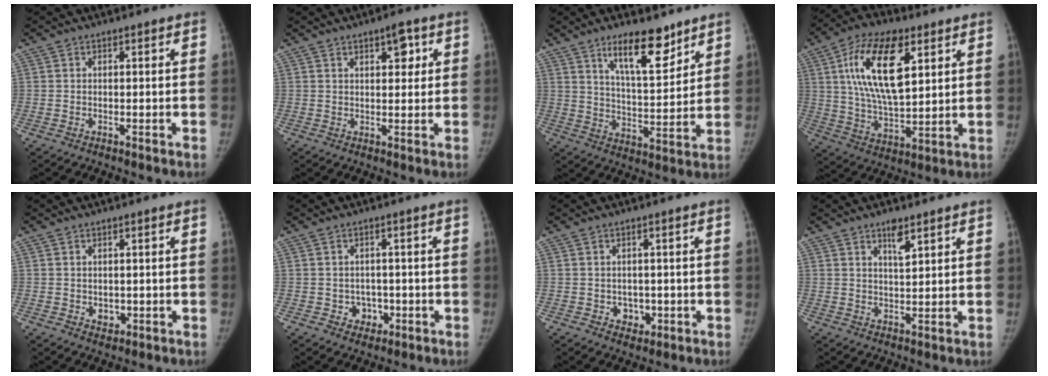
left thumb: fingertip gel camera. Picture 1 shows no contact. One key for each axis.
{"total": 4.2, "fx": 1.9, "fy": 1.9, "fz": 3.3, "tx": -0.031, "ty": -0.007, "tz": 0.027}
{"total": 12.5, "fx": 8.4, "fy": 4.2, "fz": 8.2, "tx": -0.107, "ty": -0.059, "tz": 0.143}
{"total": 18.5, "fx": 6.6, "fy": 8.4, "fz": 15.1, "tx": -0.255, "ty": -0.020, "tz": 0.118}
{"total": 2.3, "fx": -0.2, "fy": 1.8, "fz": 1.3, "tx": -0.010, "ty": -0.001, "tz": 0.004}
{"total": 4.1, "fx": -1.1, "fy": 3.6, "fz": 1.6, "tx": 0.003, "ty": 0.008, "tz": -0.010}
{"total": 3.5, "fx": -0.7, "fy": 3.0, "fz": 1.7, "tx": -0.004, "ty": 0.003, "tz": -0.002}
{"total": 3.9, "fx": 2.6, "fy": 1.2, "fz": 2.8, "tx": -0.040, "ty": -0.015, "tz": 0.045}